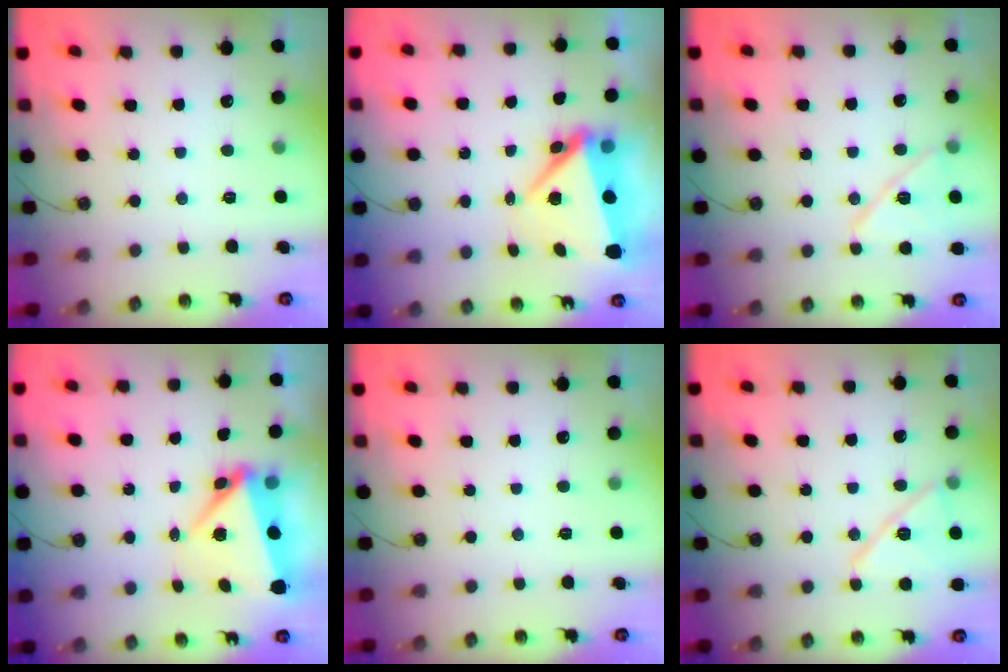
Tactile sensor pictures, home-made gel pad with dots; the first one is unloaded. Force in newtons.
{"total": 10.3, "press": 9.3, "slide": 4.3}
{"total": 12.0, "press": 12.0, "slide": 0.6}
{"total": 6.8, "press": 6.6, "slide": 1.6}
{"total": 0.0}
{"total": 13.3, "press": 13.2, "slide": 1.5}